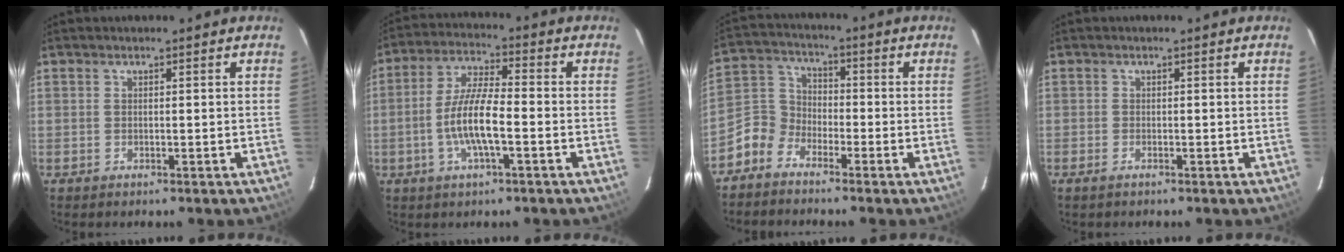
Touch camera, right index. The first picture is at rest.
{"total": 9.6, "force": [-2.8, 2.1, 9.0], "torque": [-0.181, 0.004, -0.054]}
{"total": 6.2, "force": [-4.3, 4.2, 1.3], "torque": [-0.030, 0.027, -0.106]}
{"total": 1.1, "force": [-0.8, 0.4, 0.6], "torque": [-0.013, -0.003, -0.017]}